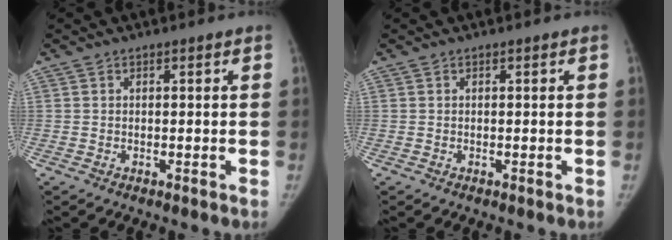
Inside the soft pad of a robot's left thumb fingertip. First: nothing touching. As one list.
[{"total": 0.0}]